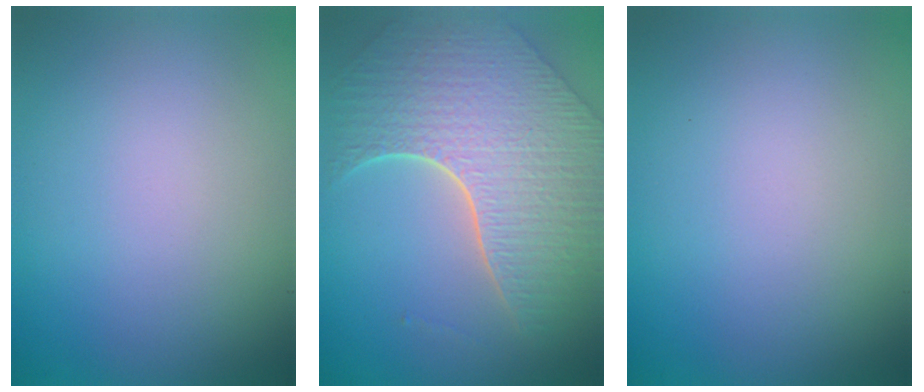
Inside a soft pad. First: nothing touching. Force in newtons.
{"total": 8.6, "press": 6.4, "slide": 5.8}
{"total": 0.0}